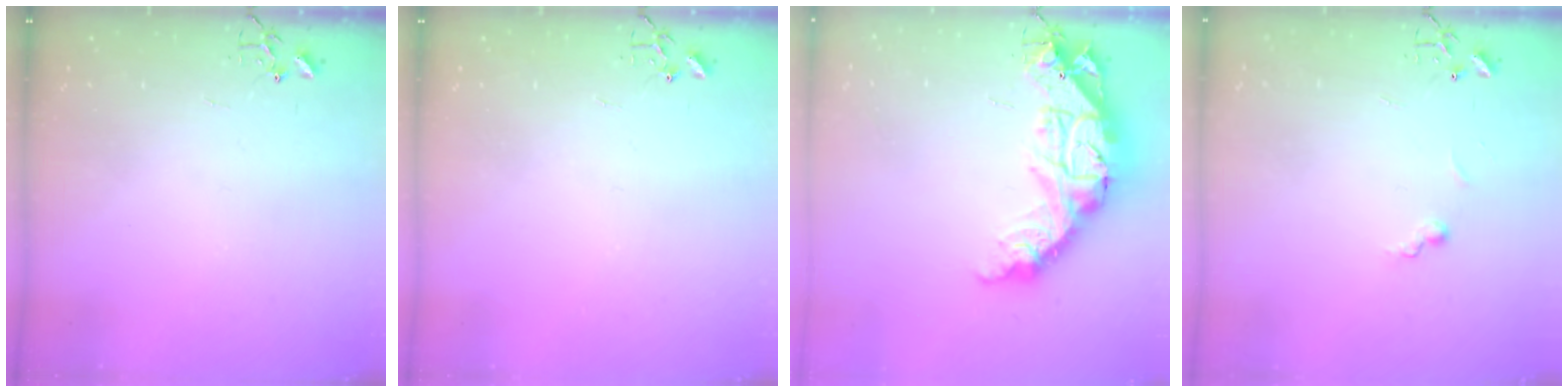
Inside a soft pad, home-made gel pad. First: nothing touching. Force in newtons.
{"total": 0.0}
{"total": 21.4, "press": 21.3, "slide": 2.0}
{"total": 5.6, "press": 5.6, "slide": 0.5}